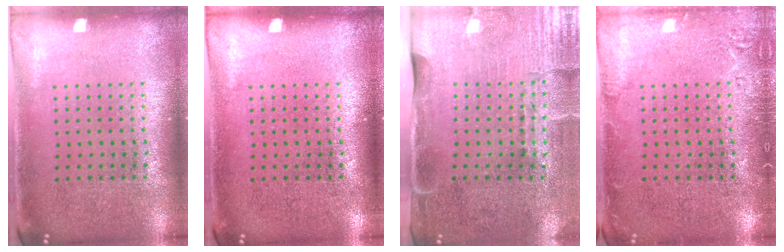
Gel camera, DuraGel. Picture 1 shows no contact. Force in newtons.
{"total": 0.0}
{"total": 4.4, "press": 3.7, "slide": 2.4}
{"total": 2.0, "press": 2.0, "slide": 0.4}